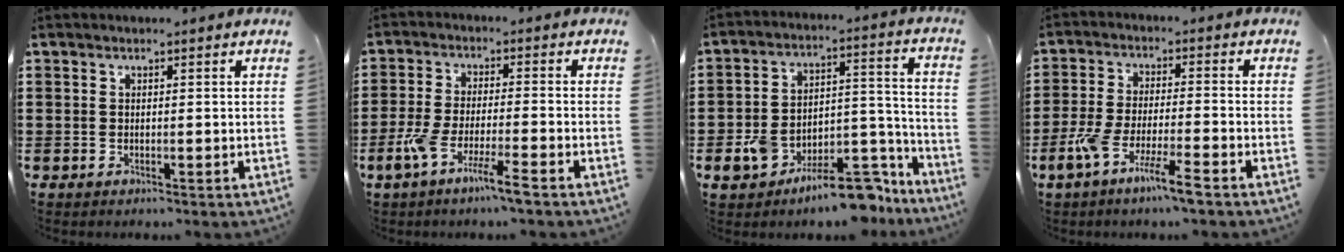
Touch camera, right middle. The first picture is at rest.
{"total": 6.5, "force": [-4.3, 0.1, 4.8], "torque": [-0.104, -0.015, -0.082]}
{"total": 12.0, "force": [-9.5, 4.0, 6.2], "torque": [-0.096, 0.051, -0.174]}
{"total": 7.3, "force": [-5.0, 0.4, 5.3], "torque": [-0.117, -0.015, -0.097]}